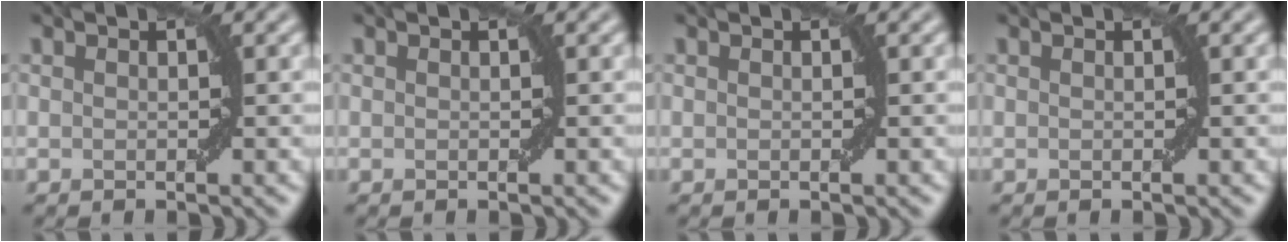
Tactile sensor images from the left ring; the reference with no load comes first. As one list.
[{"total": 0.0}, {"total": 0.0}, {"total": 0.0}]